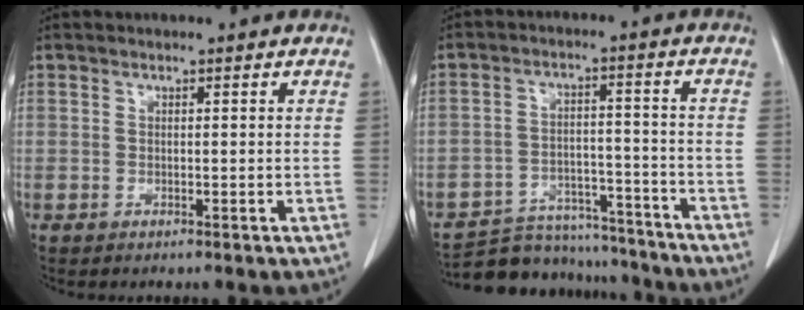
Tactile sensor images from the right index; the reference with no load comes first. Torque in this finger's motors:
{"motor_torque": [-0.21, -0.19, 0.03, 0.00]}